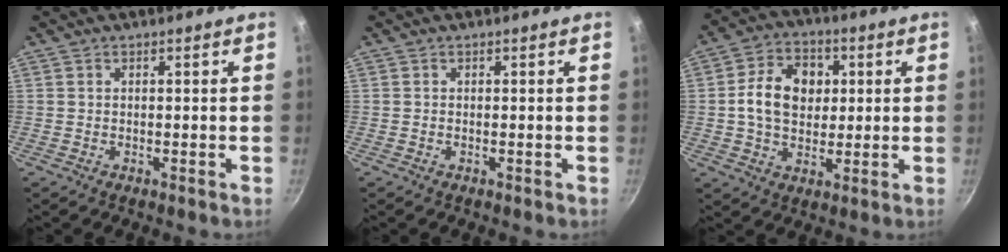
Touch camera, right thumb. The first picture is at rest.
{"total": 0.0}
{"total": 11.8, "force": [1.5, 8.9, 7.5], "torque": [-0.104, 0.011, 0.016]}